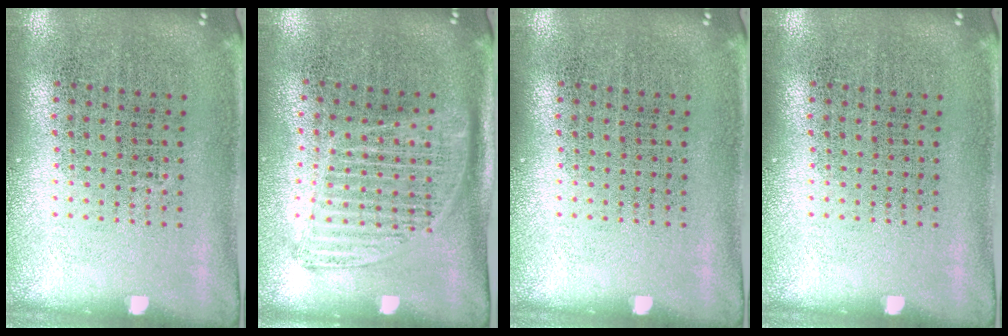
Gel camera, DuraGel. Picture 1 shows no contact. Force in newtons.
{"total": 1.3, "press": 1.1, "slide": 0.7}
{"total": 0.0}
{"total": 0.0}